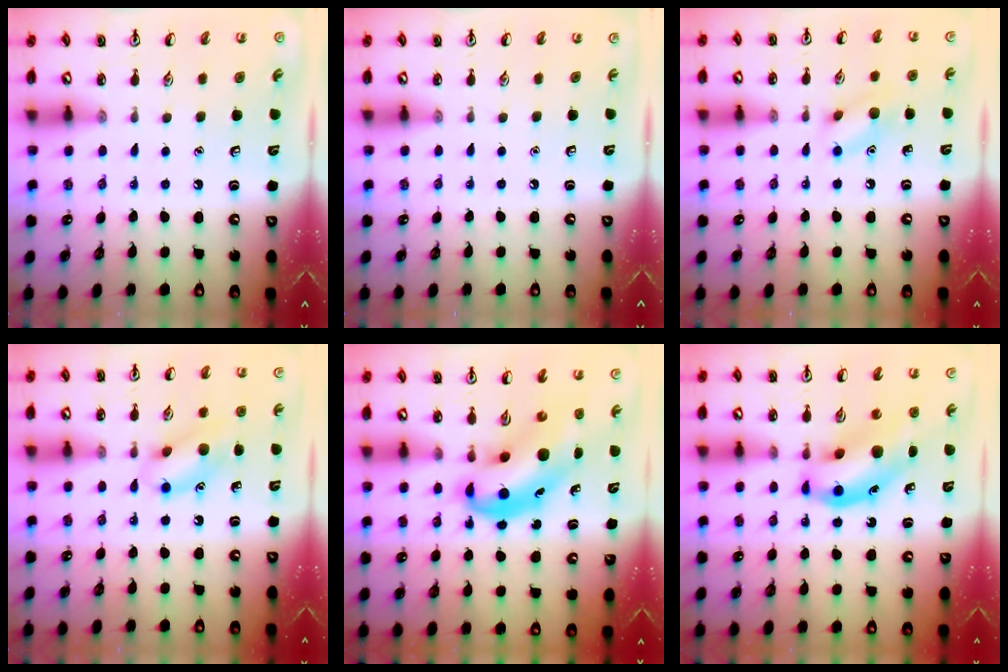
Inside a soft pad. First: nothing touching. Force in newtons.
{"total": 0.0}
{"total": 8.3, "press": 8.2, "slide": 1.4}
{"total": 11.8, "press": 11.7, "slide": 0.8}
{"total": 8.5, "press": 8.2, "slide": 2.4}
{"total": 12.3, "press": 11.7, "slide": 3.9}